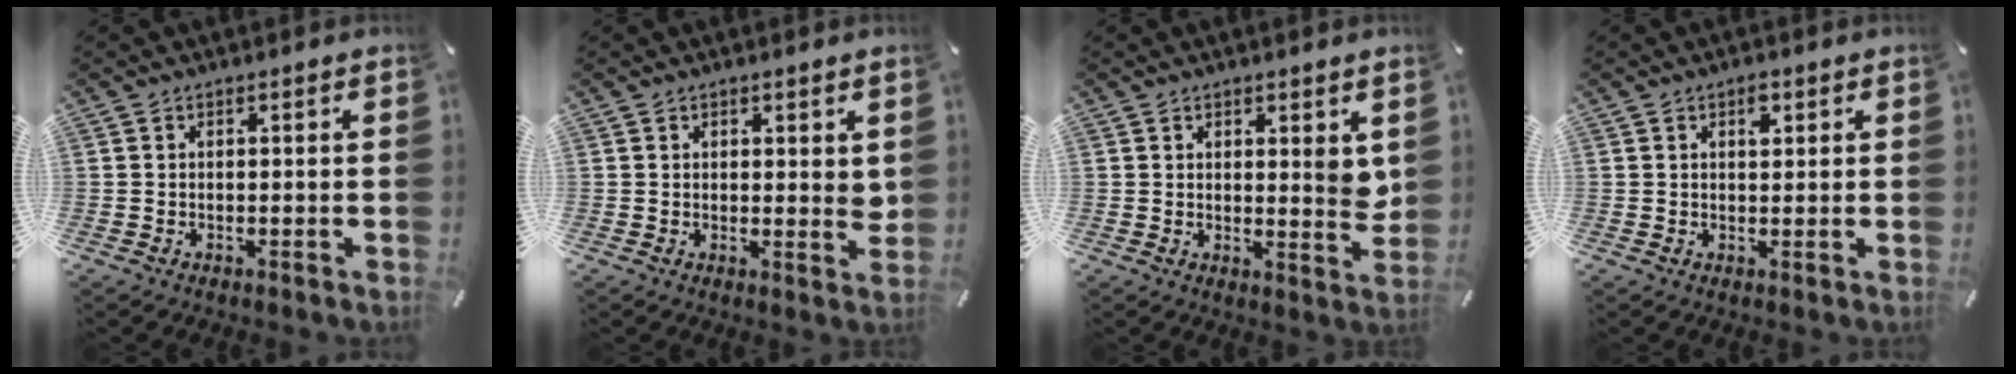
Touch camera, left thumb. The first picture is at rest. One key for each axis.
{"total": 2.7, "fx": 1.5, "fy": 1.4, "fz": 1.7, "tx": -0.010, "ty": -0.007, "tz": 0.022}
{"total": 4.6, "fx": 2.5, "fy": 1.7, "fz": 3.4, "tx": -0.032, "ty": -0.025, "tz": 0.037}
{"total": 2.7, "fx": 1.1, "fy": 1.6, "fz": 1.8, "tx": -0.016, "ty": -0.005, "tz": 0.014}